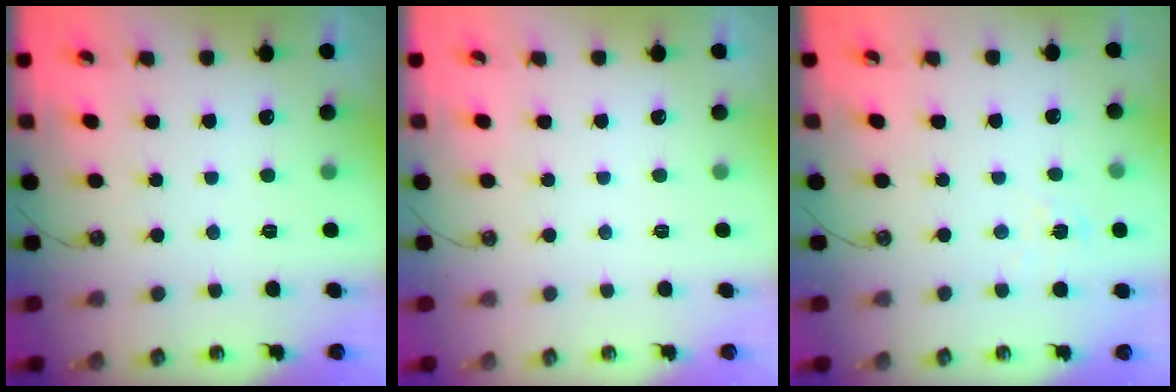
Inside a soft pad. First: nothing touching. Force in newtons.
{"total": 0.0}
{"total": 5.8, "press": 5.8, "slide": 0.5}